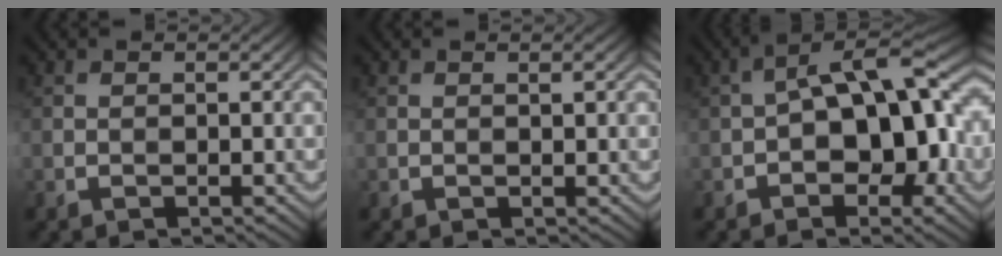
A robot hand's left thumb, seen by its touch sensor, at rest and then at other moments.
{"total": 1.0, "force": [0.4, 0.1, 0.9], "torque": [-0.015, 0.002, 0.005]}
{"total": 11.3, "force": [-1.1, 6.2, 9.4], "torque": [-0.124, 0.024, -0.029]}